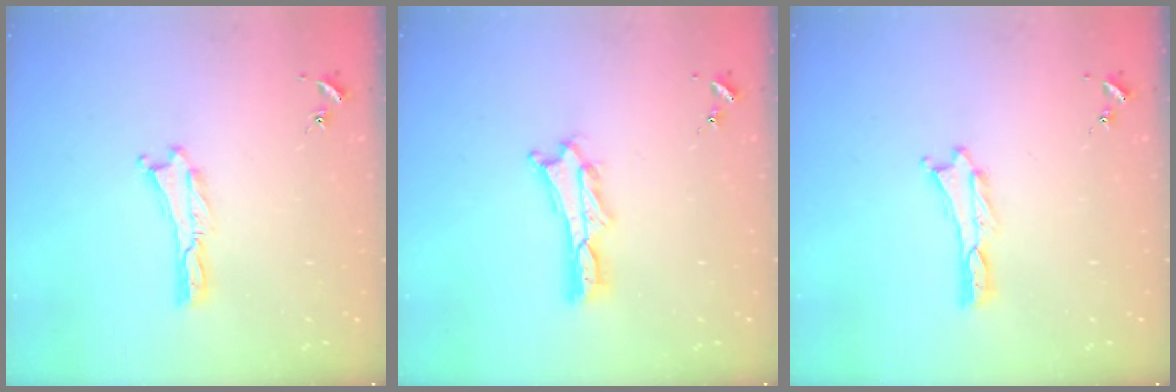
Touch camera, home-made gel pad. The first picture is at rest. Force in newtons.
{"total": 2.0, "press": 2.0, "slide": 0.3}
{"total": 0.0}